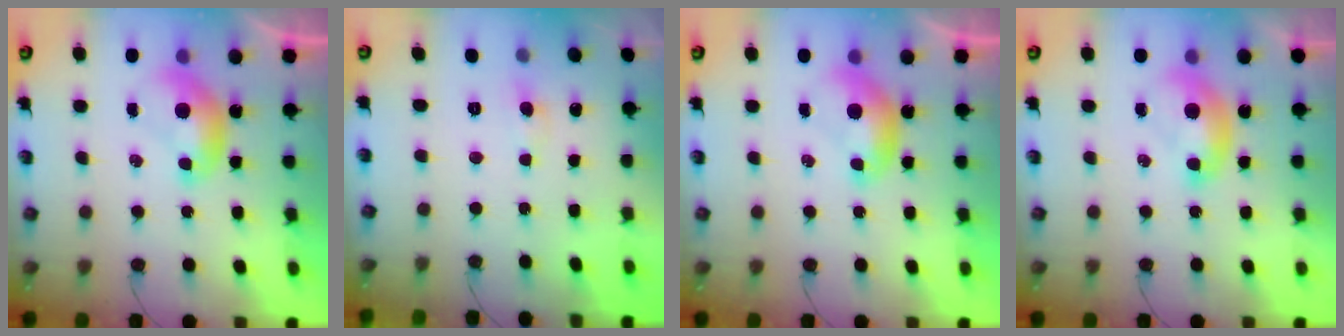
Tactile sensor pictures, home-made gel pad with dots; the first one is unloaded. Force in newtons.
{"total": 1.4, "press": 1.2, "slide": 0.6}
{"total": 0.0}
{"total": 1.6, "press": 1.5, "slide": 0.3}